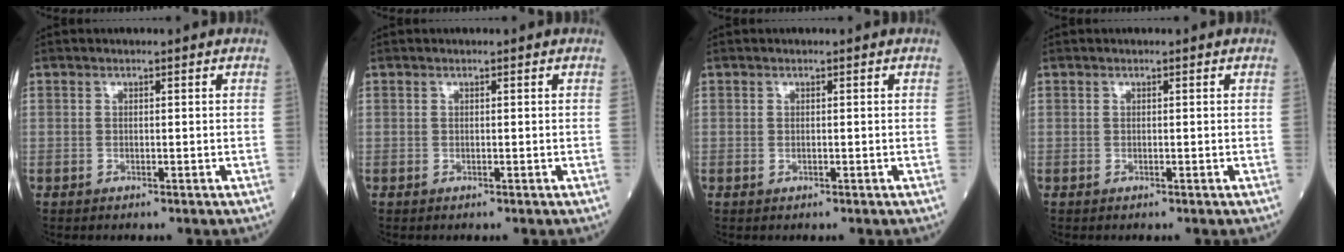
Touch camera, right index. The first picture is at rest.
{"total": 0.0}
{"total": 0.0}
{"total": 0.0}